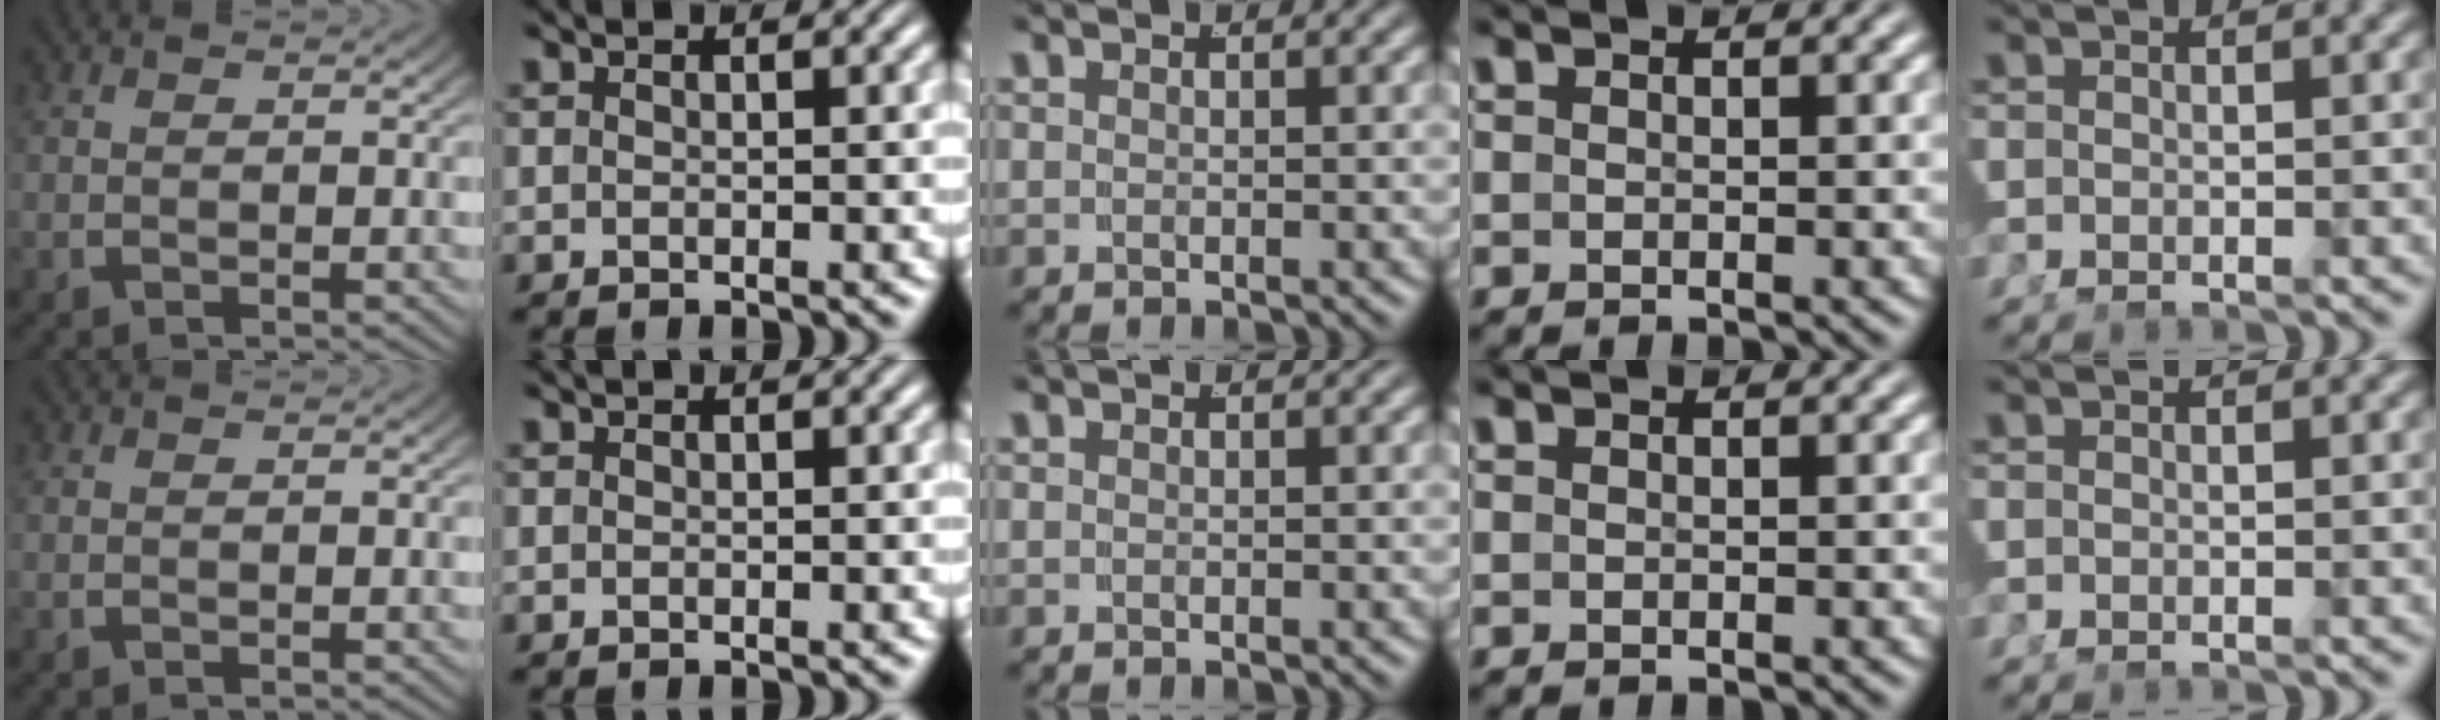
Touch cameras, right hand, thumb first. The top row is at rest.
{}